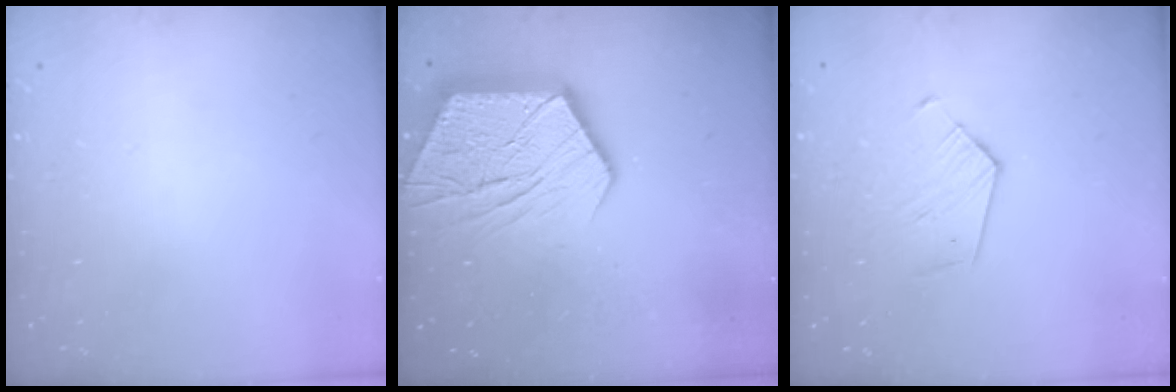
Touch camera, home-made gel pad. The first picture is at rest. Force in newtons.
{"total": 17.4, "press": 17.4, "slide": 1.1}
{"total": 5.6, "press": 5.5, "slide": 0.6}